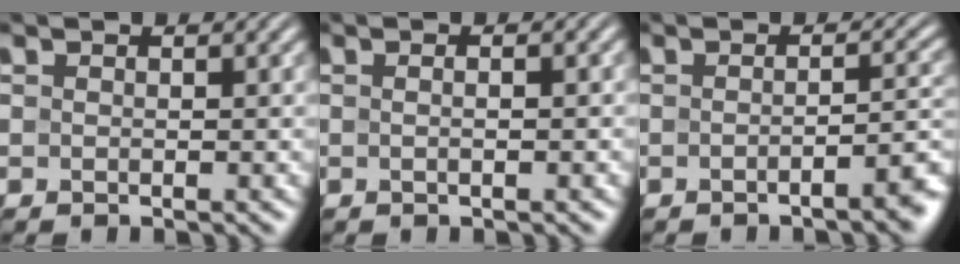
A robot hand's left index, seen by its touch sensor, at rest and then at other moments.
{"total": 2.8, "force": [0.8, 1.5, 2.3], "torque": [-0.003, 0.017, -0.018]}
{"total": 4.0, "force": [-2.0, 1.0, 3.2], "torque": [-0.031, 0.008, -0.031]}